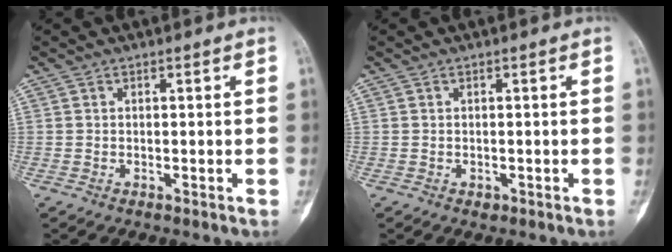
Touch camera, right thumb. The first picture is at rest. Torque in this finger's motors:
{"motor_torque": [-0.05, -0.13, 0.05, -0.11, 0.03]}